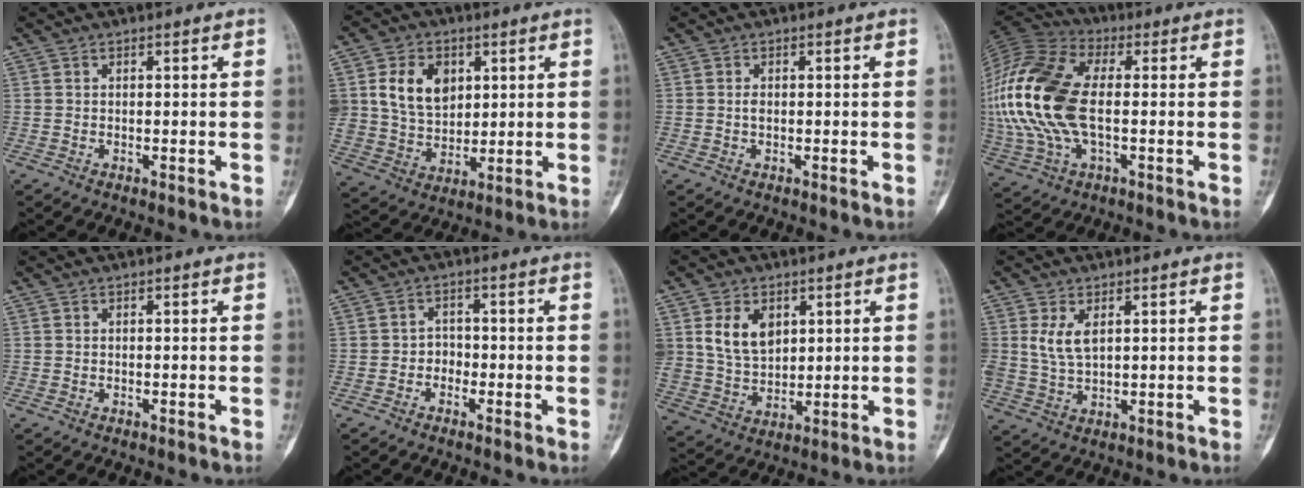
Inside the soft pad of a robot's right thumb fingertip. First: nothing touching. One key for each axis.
{"total": 12.1, "fx": 3.6, "fy": 8.9, "fz": 7.3, "tx": -0.100, "ty": -0.012, "tz": 0.075}
{"total": 0.9, "fx": -0.1, "fy": 0.5, "fz": 0.7, "tx": -0.015, "ty": 0.000, "tz": -0.002}
{"total": 21.0, "fx": -0.2, "fy": 11.2, "fz": 17.8, "tx": -0.409, "ty": 0.013, "tz": -0.004}
{"total": 0.0}
{"total": 2.3, "fx": -1.2, "fy": 1.8, "fz": 0.7, "tx": 0.005, "ty": 0.012, "tz": -0.028}
{"total": 9.5, "fx": 3.4, "fy": 6.7, "fz": 5.9, "tx": -0.086, "ty": -0.017, "tz": 0.077}
{"total": 5.2, "fx": 1.7, "fy": 2.5, "fz": 4.2, "tx": -0.086, "ty": -0.005, "tz": 0.043}